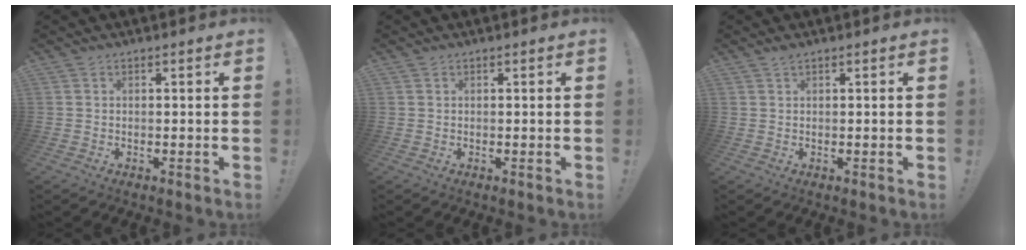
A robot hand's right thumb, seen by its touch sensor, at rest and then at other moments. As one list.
[{"total": 0.0}, {"total": 1.1, "force": [1.1, 0.3, 0.1], "torque": [0.005, 0.000, 0.017]}]